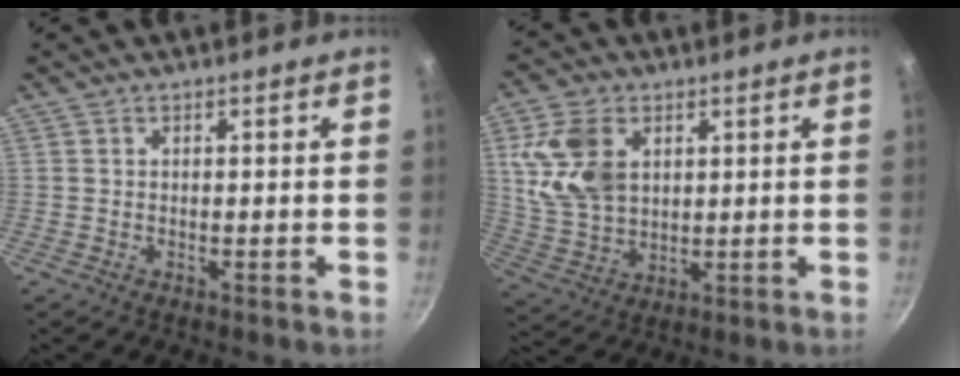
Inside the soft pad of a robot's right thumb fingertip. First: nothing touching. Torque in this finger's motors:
{"motor_torque": [0.74, 2.55, 1.44, 0.96, 0.13]}